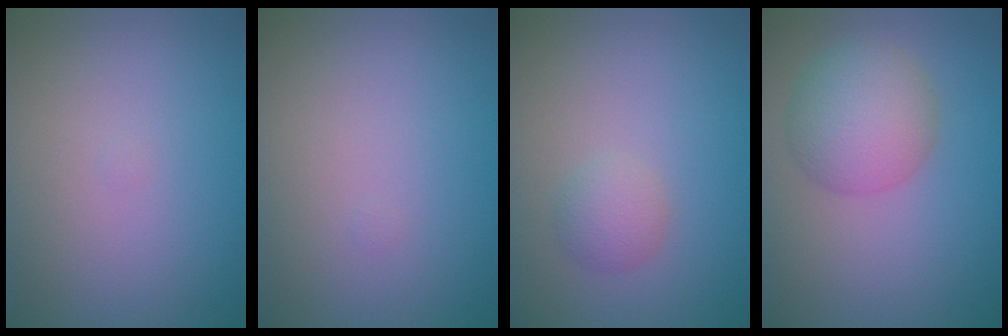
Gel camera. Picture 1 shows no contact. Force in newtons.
{"total": 0.0}
{"total": 1.7, "press": 1.7, "slide": 0.1}
{"total": 5.1, "press": 5.1, "slide": 0.1}